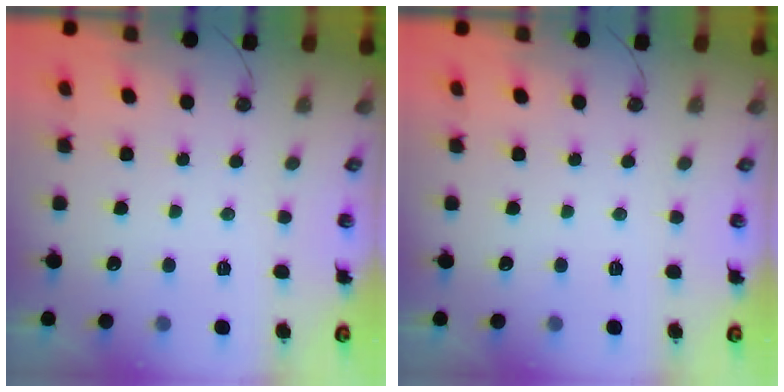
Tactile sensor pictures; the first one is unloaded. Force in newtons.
{"total": 0.0}